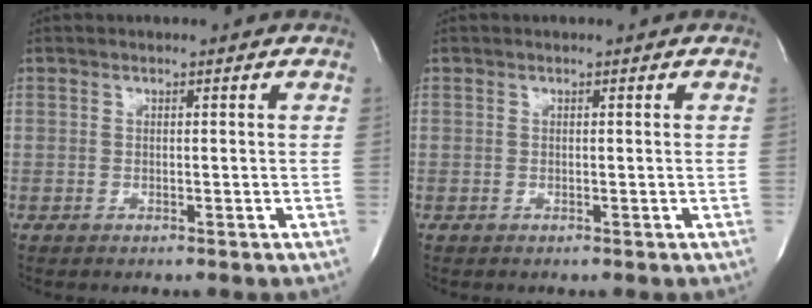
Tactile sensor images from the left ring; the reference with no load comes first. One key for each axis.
{"total": 0.0}